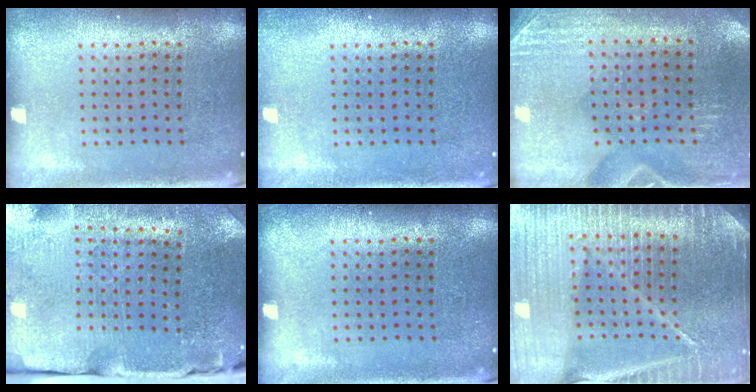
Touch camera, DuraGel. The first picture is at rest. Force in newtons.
{"total": 0.9, "press": 0.8, "slide": 0.2}
{"total": 2.8, "press": 2.5, "slide": 1.2}
{"total": 3.7, "press": 3.6, "slide": 1.1}
{"total": 0.0}
{"total": 5.8, "press": 5.1, "slide": 2.9}